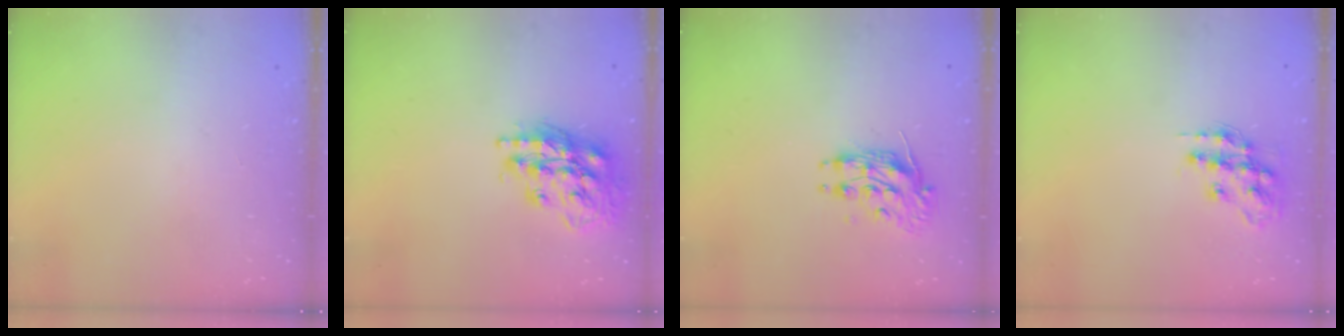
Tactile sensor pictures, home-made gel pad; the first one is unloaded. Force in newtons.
{"total": 17.9, "press": 17.8, "slide": 1.9}
{"total": 9.8, "press": 9.7, "slide": 0.8}
{"total": 13.3, "press": 13.3, "slide": 0.8}